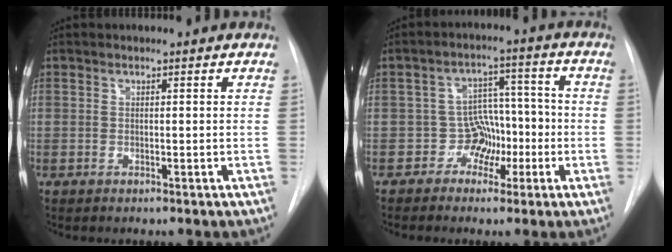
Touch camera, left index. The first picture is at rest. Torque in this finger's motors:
{"motor_torque": [-0.02, 0.41, -0.01, -0.03]}